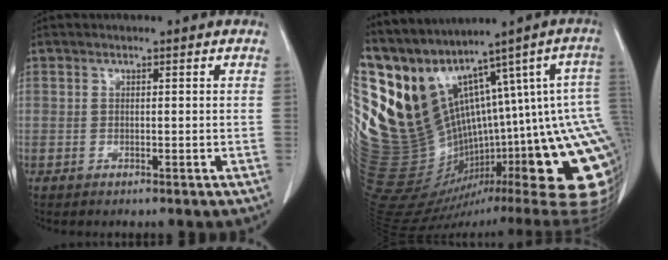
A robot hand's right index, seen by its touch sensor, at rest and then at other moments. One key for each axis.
{"total": 25.1, "fx": 7.2, "fy": 10.2, "fz": 21.8, "tx": -0.303, "ty": -0.002, "tz": 0.161}